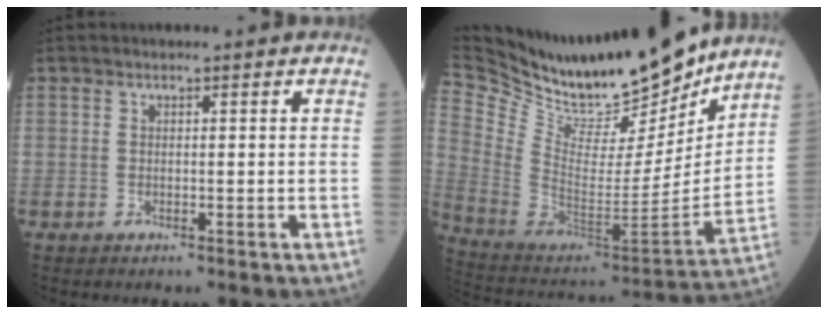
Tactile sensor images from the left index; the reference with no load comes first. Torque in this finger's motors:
{"motor_torque": [0.54, -0.96, 0.10, 0.01]}